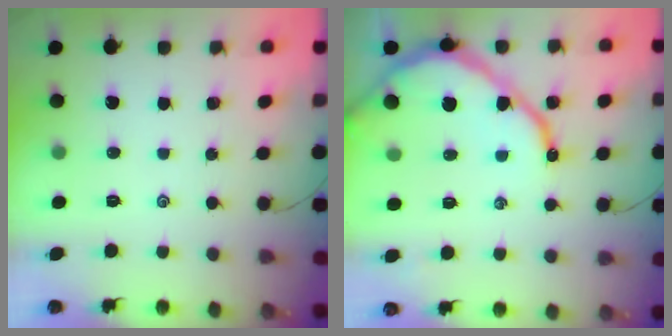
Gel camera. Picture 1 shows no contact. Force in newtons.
{"total": 12.2, "press": 12.1, "slide": 1.3}